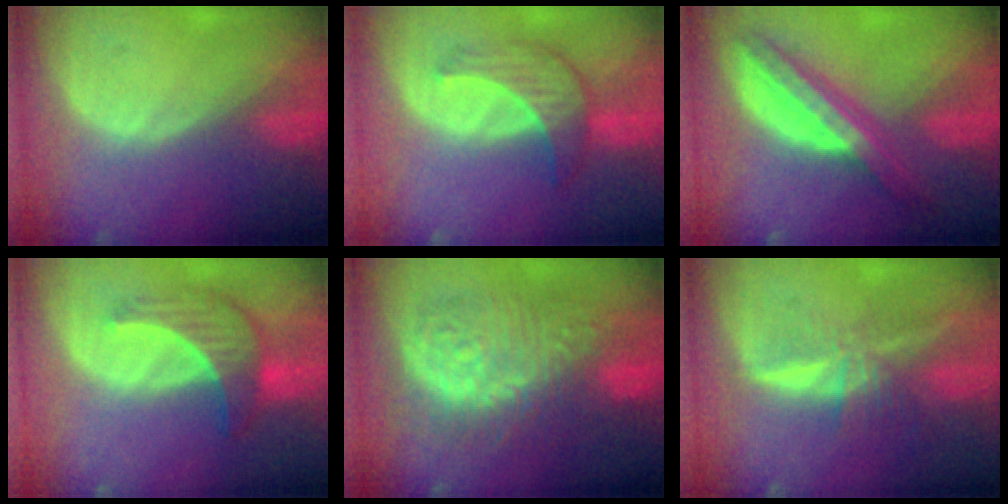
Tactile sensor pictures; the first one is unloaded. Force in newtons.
{"total": 5.8, "press": 5.8, "slide": 0.6}
{"total": 8.5, "press": 8.5, "slide": 0.5}
{"total": 7.1, "press": 6.9, "slide": 1.8}
{"total": 13.0, "press": 13.0, "slide": 1.3}
{"total": 6.7, "press": 5.8, "slide": 3.3}